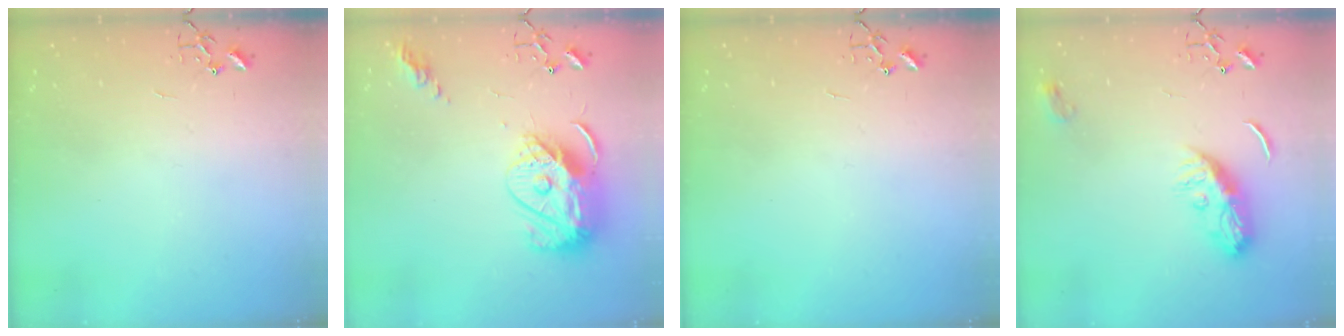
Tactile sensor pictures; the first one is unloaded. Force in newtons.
{"total": 15.1, "press": 15.0, "slide": 1.1}
{"total": 0.0}
{"total": 10.9, "press": 10.9, "slide": 0.7}